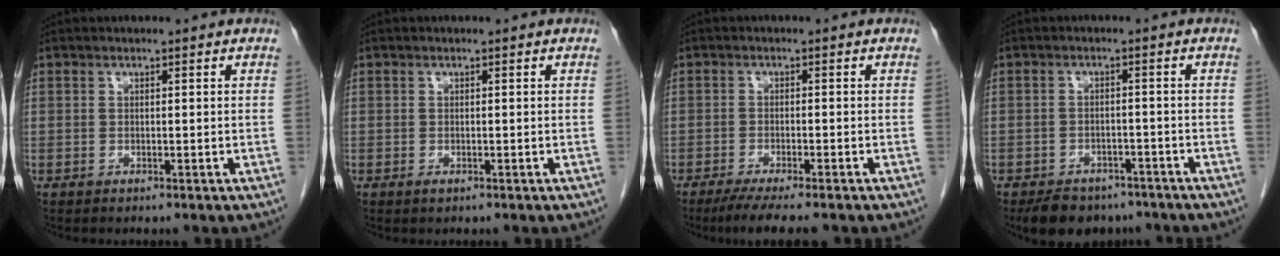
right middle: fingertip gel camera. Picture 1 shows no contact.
{"total": 0.5, "force": [-0.3, 0.1, 0.4], "torque": [-0.009, -0.002, -0.003]}
{"total": 6.9, "force": [-5.6, 0.4, 4.1], "torque": [-0.063, -0.018, -0.085]}
{"total": 7.6, "force": [-6.1, 3.8, 2.4], "torque": [-0.036, -0.001, -0.086]}